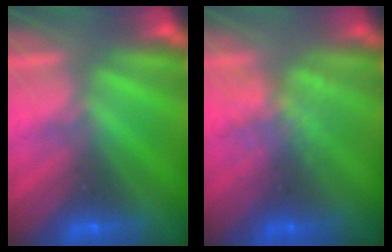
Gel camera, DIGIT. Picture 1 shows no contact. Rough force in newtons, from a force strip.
{"total": 4.5}